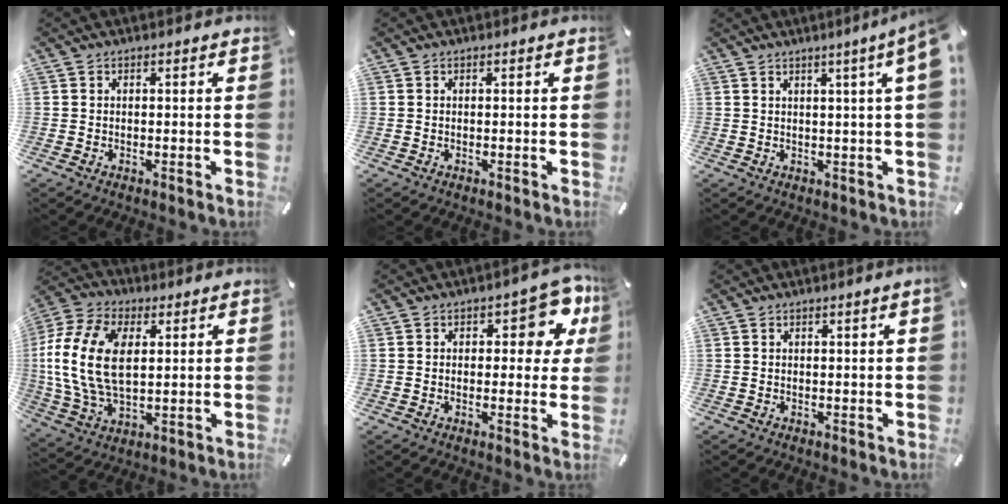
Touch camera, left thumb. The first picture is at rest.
{"total": 0.0}
{"total": 6.0, "force": [2.9, -0.5, 5.2], "torque": [-0.093, -0.010, 0.047]}
{"total": 16.7, "force": [2.4, 10.8, 12.5], "torque": [-0.298, 0.003, 0.040]}
{"total": 10.2, "force": [4.5, 5.1, 7.6], "torque": [-0.081, -0.021, 0.070]}
{"total": 1.1, "force": [0.5, -0.1, 1.0], "torque": [-0.018, -0.002, 0.009]}